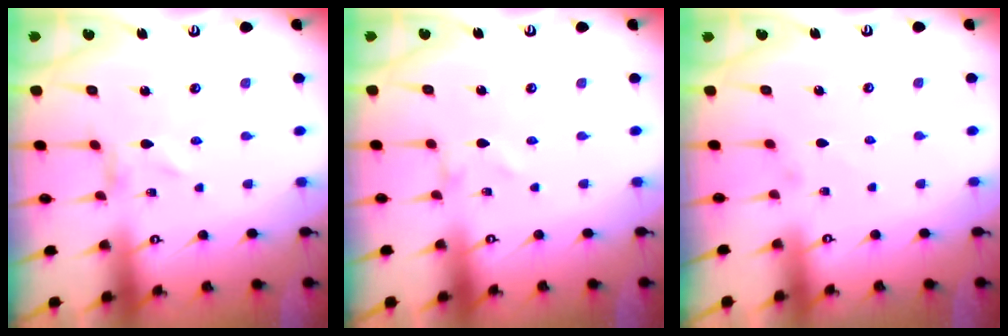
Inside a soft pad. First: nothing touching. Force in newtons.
{"total": 0.7, "press": 0.6, "slide": 0.1}
{"total": 1.1, "press": 1.0, "slide": 0.3}